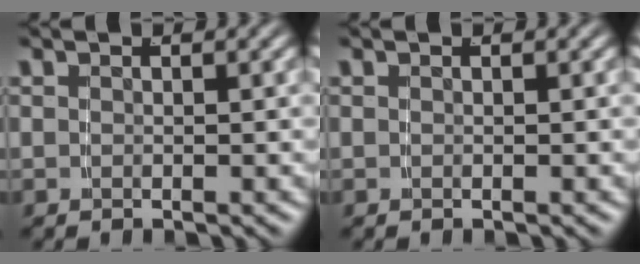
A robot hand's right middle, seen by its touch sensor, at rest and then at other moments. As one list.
[{"total": 0.0}]